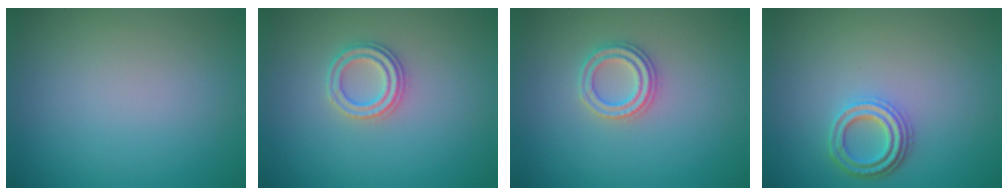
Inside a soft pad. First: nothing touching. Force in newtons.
{"total": 2.2, "press": 2.2, "slide": 0.3}
{"total": 2.2, "press": 2.2, "slide": 0.3}
{"total": 3.0, "press": 2.6, "slide": 1.6}